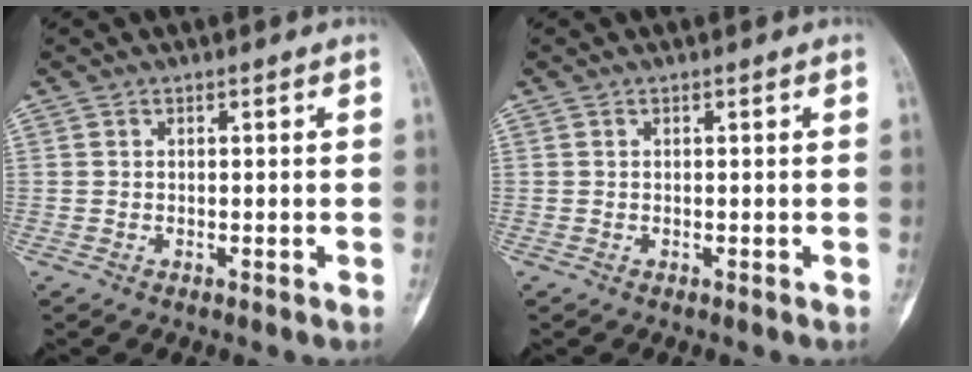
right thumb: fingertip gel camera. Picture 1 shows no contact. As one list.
[{"total": 0.0}]